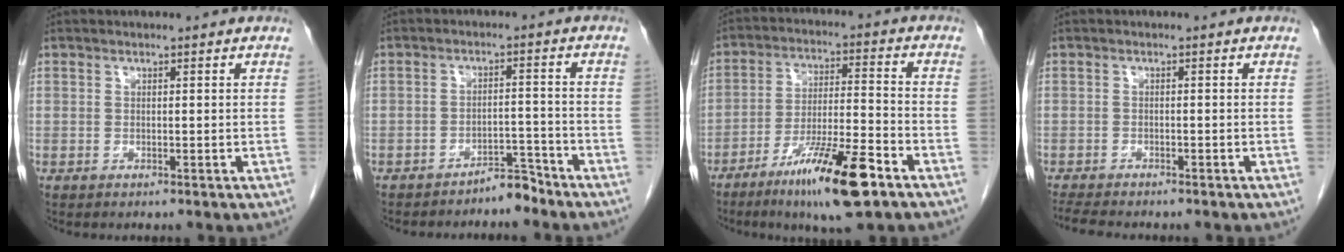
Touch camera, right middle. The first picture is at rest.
{"total": 3.5, "force": [-3.4, 0.6, 0.8], "torque": [-0.005, -0.003, -0.054]}
{"total": 13.7, "force": [-8.2, 1.1, 10.9], "torque": [-0.195, -0.025, -0.140]}
{"total": 6.2, "force": [-5.4, 1.2, 2.8], "torque": [-0.048, -0.012, -0.083]}